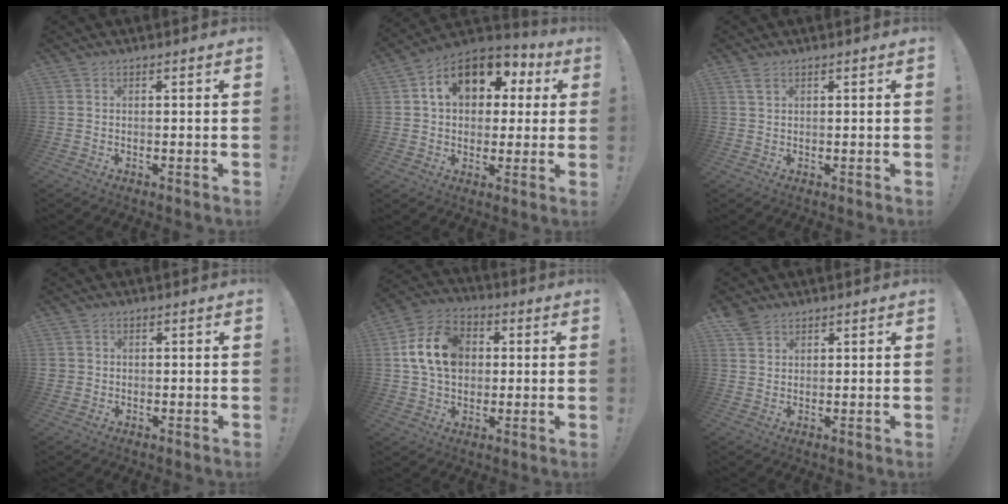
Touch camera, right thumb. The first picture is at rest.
{"total": 15.4, "force": [5.9, 10.3, 9.8], "torque": [-0.152, -0.011, 0.107]}
{"total": 2.3, "force": [1.3, 1.0, 1.6], "torque": [-0.030, 0.000, 0.023]}
{"total": 1.6, "force": [0.2, 1.5, 0.2], "torque": [0.004, 0.000, 0.003]}
{"total": 15.8, "force": [2.9, 11.9, 10.0], "torque": [-0.166, 0.007, 0.062]}
{"total": 3.7, "force": [2.7, 2.1, 1.2], "torque": [-0.014, -0.015, 0.051]}